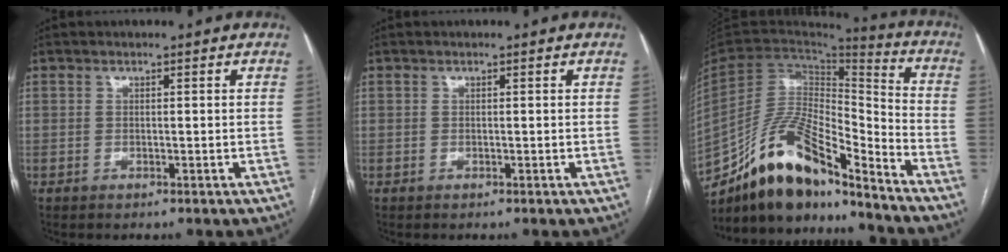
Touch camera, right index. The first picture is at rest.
{"total": 0.0}
{"total": 18.2, "force": [-15.0, 4.0, 9.5], "torque": [-0.179, 0.036, -0.271]}